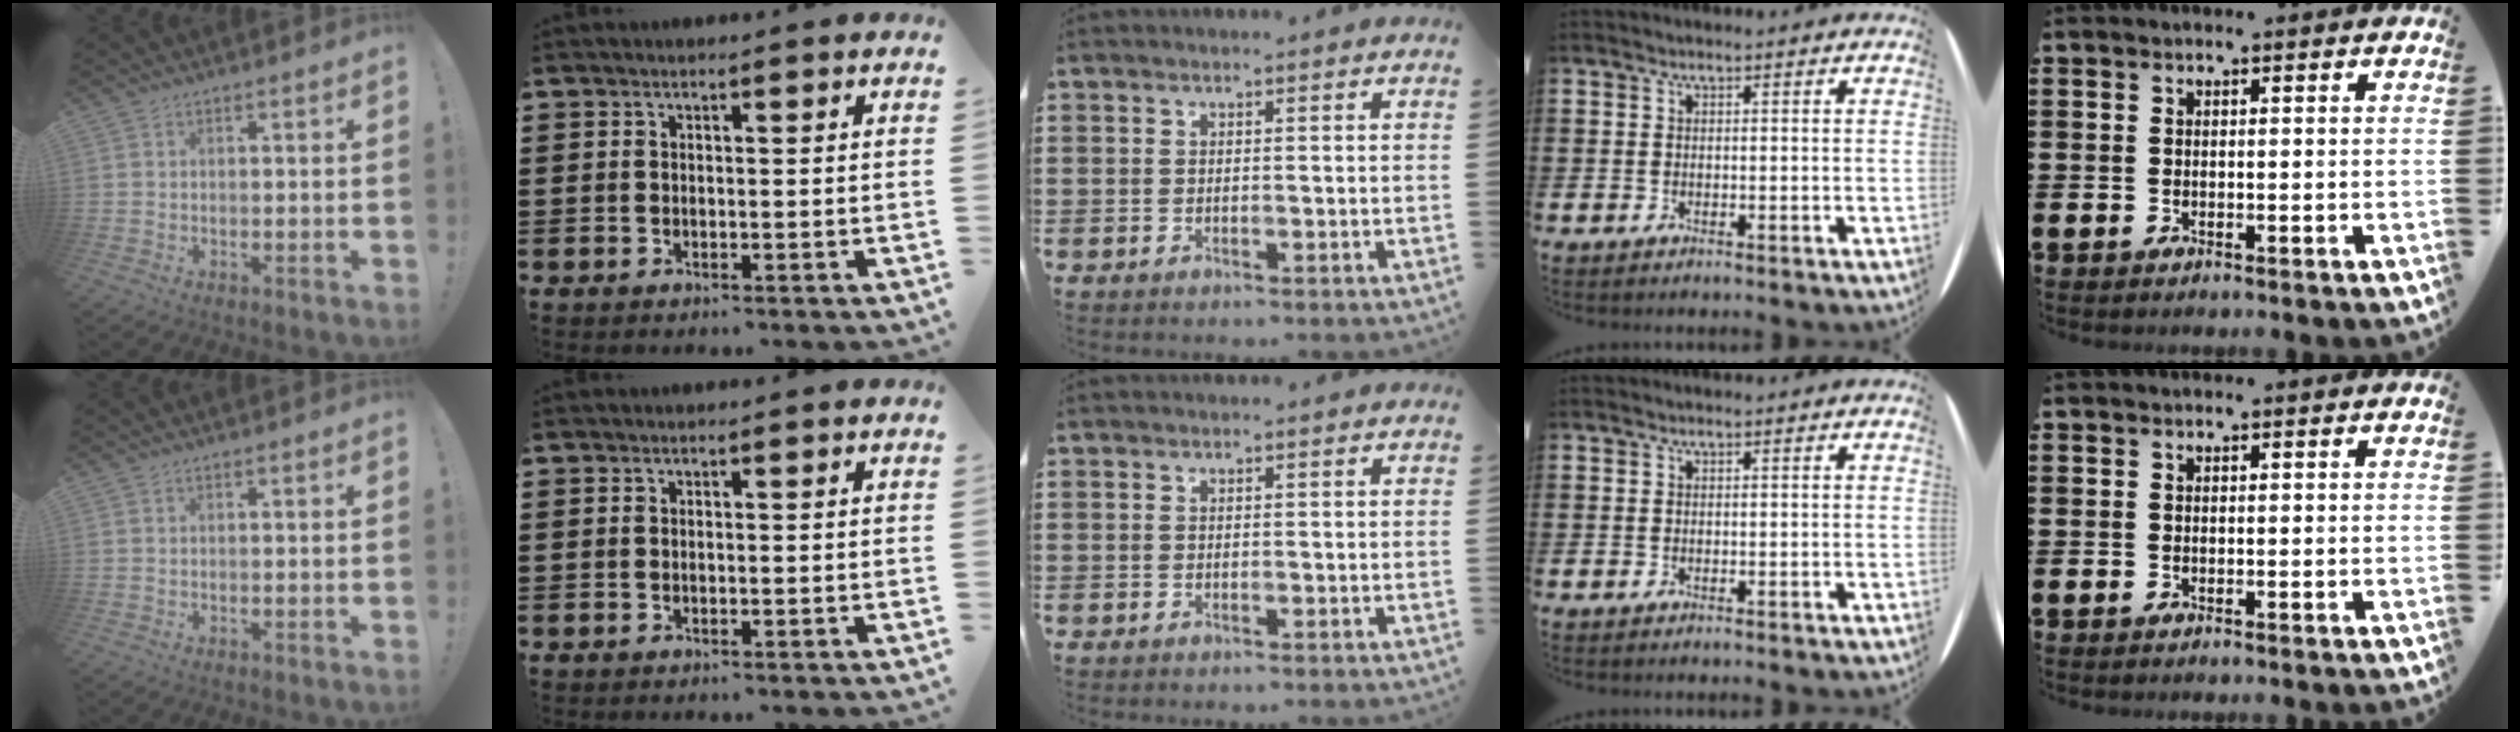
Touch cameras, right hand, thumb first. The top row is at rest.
{}